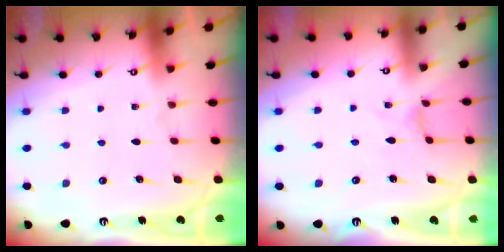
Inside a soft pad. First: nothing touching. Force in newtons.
{"total": 0.0}